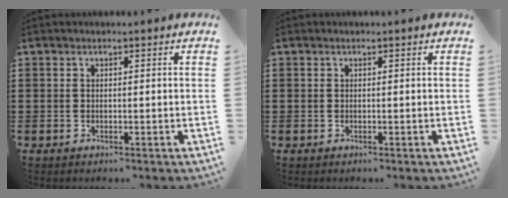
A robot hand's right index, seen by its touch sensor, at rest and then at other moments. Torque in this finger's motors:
{"motor_torque": [0.00, 0.00, 0.00, 0.00]}